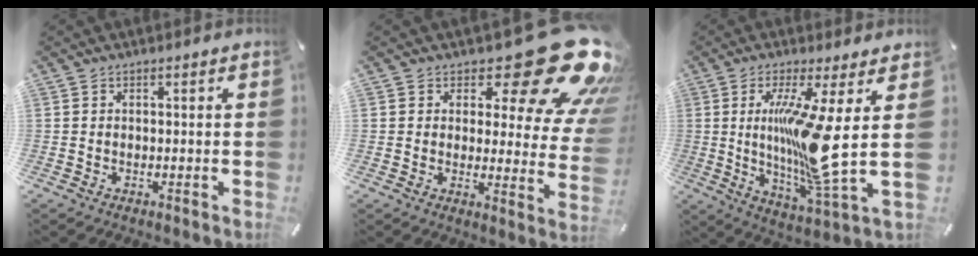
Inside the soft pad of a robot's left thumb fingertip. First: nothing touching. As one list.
[{"total": 23.4, "force": [12.6, 9.1, 17.5], "torque": [-0.208, -0.087, 0.204]}, {"total": 19.1, "force": [2.3, 2.4, 18.8], "torque": [-0.350, -0.041, 0.022]}]